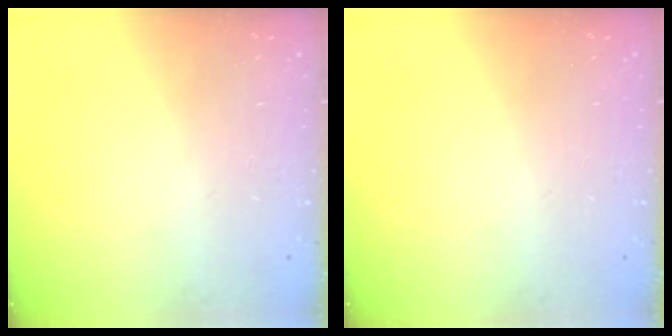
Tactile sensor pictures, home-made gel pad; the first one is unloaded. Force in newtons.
{"total": 0.0}